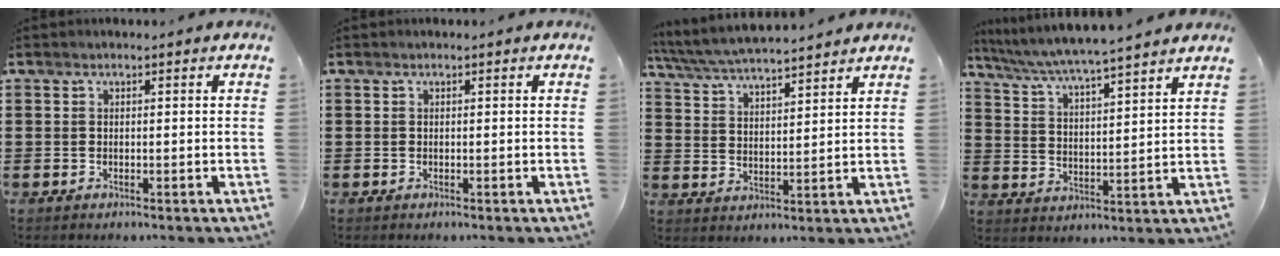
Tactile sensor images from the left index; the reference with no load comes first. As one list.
[{"total": 0.0}, {"total": 5.4, "force": [5.2, 0.1, 1.5], "torque": [-0.051, -0.028, 0.089]}, {"total": 4.6, "force": [4.3, -0.5, 1.4], "torque": [-0.049, -0.030, 0.068]}]